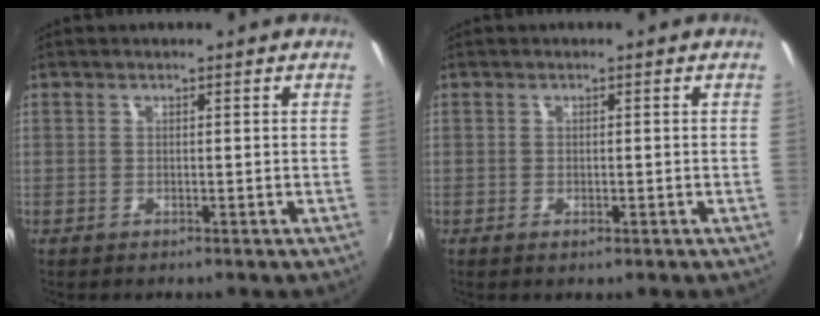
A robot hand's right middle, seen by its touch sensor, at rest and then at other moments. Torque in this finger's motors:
{"motor_torque": [-0.12, -0.01, -0.06, 0.00]}